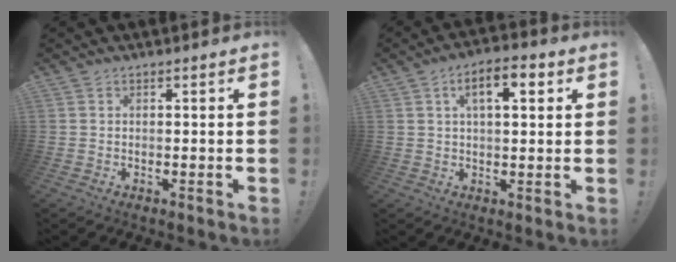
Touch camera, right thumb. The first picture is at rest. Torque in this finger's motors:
{"motor_torque": [0.07, 0.12, 0.18, 0.21, 0.18]}